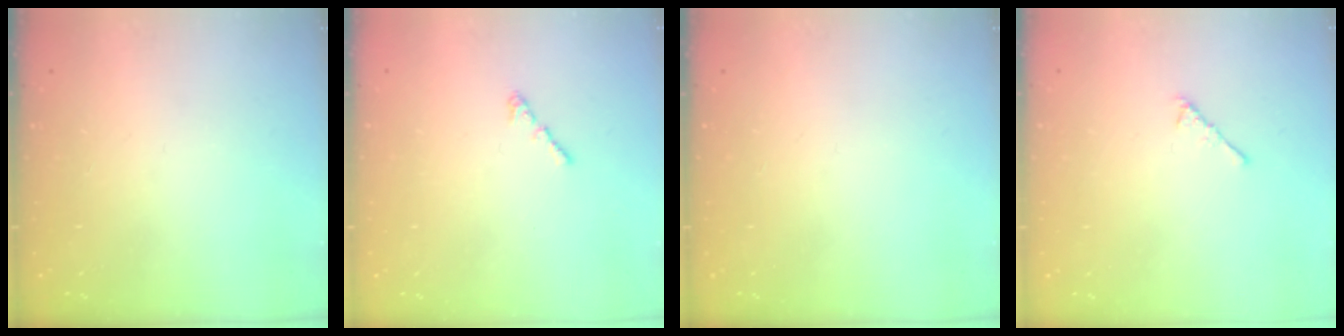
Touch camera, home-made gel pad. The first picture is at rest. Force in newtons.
{"total": 1.2, "press": 1.1, "slide": 0.5}
{"total": 0.0}
{"total": 2.9, "press": 2.8, "slide": 0.7}